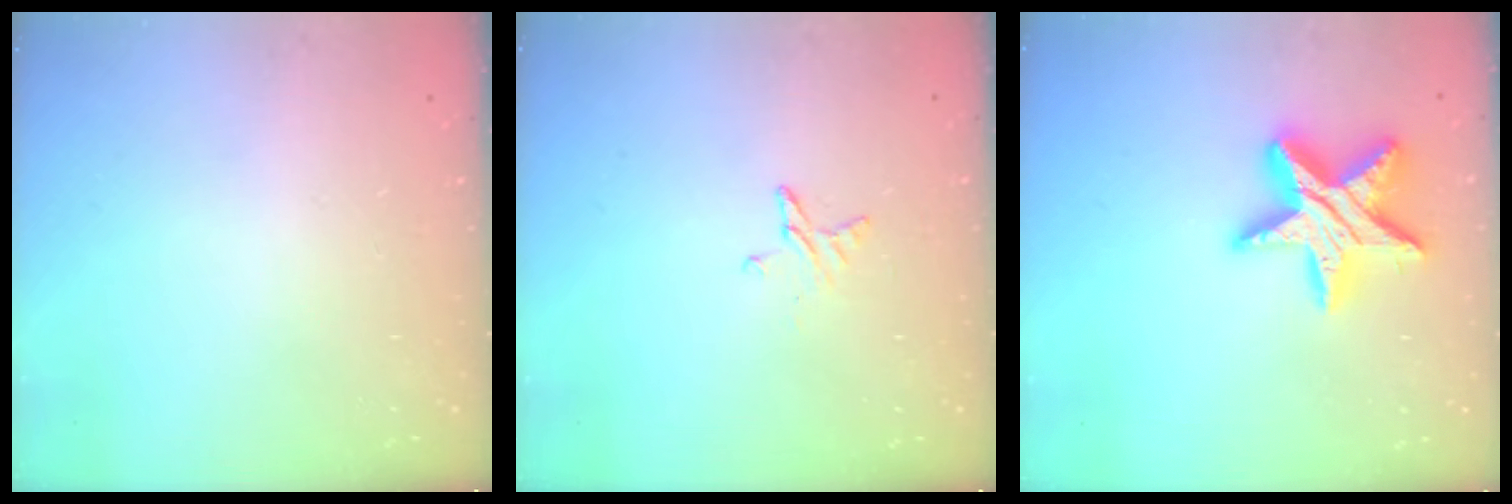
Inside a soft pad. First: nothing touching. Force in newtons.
{"total": 3.5, "press": 3.5, "slide": 0.3}
{"total": 16.7, "press": 16.6, "slide": 1.5}